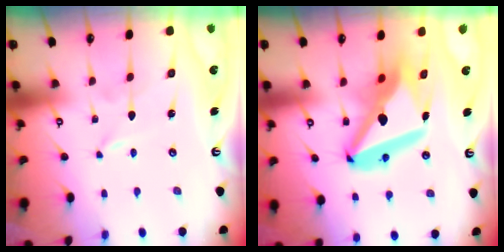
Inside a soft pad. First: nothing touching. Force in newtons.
{"total": 18.0, "press": 17.9, "slide": 1.9}